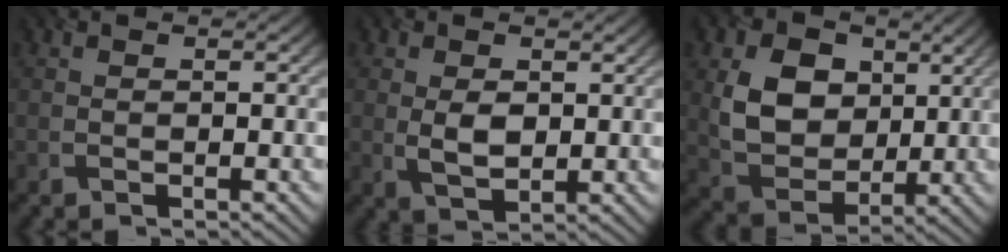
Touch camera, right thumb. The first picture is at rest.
{"total": 3.7, "force": [0.5, 2.3, 2.9], "torque": [-0.065, -0.004, 0.013]}
{"total": 9.4, "force": [2.4, 7.2, 5.6], "torque": [-0.130, -0.006, 0.040]}